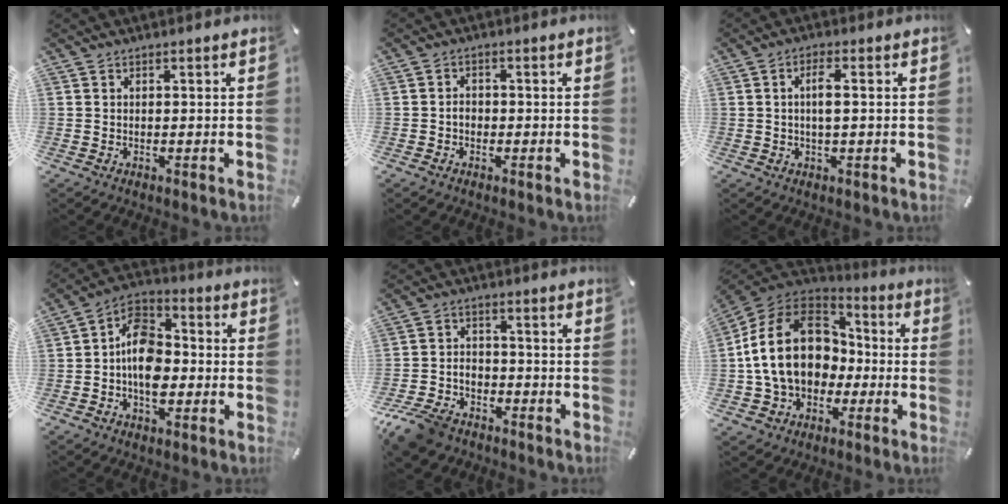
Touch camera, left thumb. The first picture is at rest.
{"total": 2.2, "force": [-0.7, 1.7, 1.3], "torque": [-0.025, 0.006, -0.014]}
{"total": 4.0, "force": [0.3, 1.1, 3.8], "torque": [-0.075, 0.004, 0.002]}
{"total": 11.4, "force": [-2.5, 7.8, 7.8], "torque": [-0.150, 0.014, -0.046]}
{"total": 9.0, "force": [-7.0, 4.5, 3.3], "torque": [-0.071, 0.033, -0.136]}
{"total": 19.1, "force": [-0.5, 15.4, 11.3], "torque": [-0.227, 0.022, -0.005]}